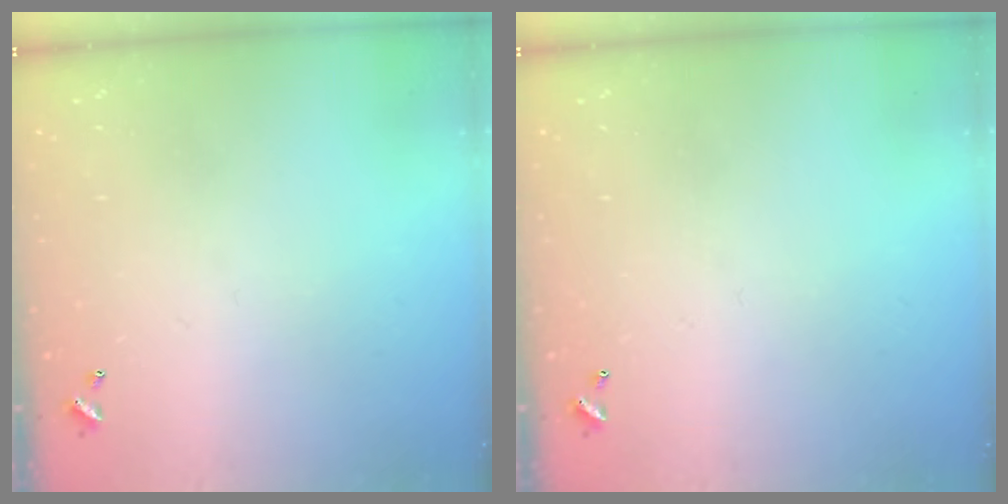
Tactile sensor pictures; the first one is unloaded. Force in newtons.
{"total": 0.0}